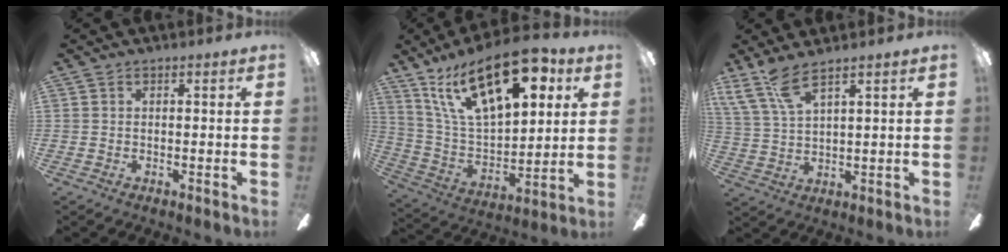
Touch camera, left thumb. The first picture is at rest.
{"total": 24.7, "force": [13.3, 11.3, 17.5], "torque": [-0.322, -0.052, 0.228]}
{"total": 8.3, "force": [6.2, 1.8, 5.2], "torque": [-0.126, -0.032, 0.115]}